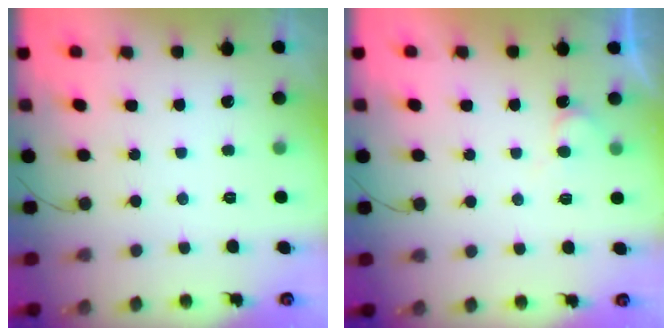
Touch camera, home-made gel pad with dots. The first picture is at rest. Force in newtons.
{"total": 4.3, "press": 4.2, "slide": 0.5}